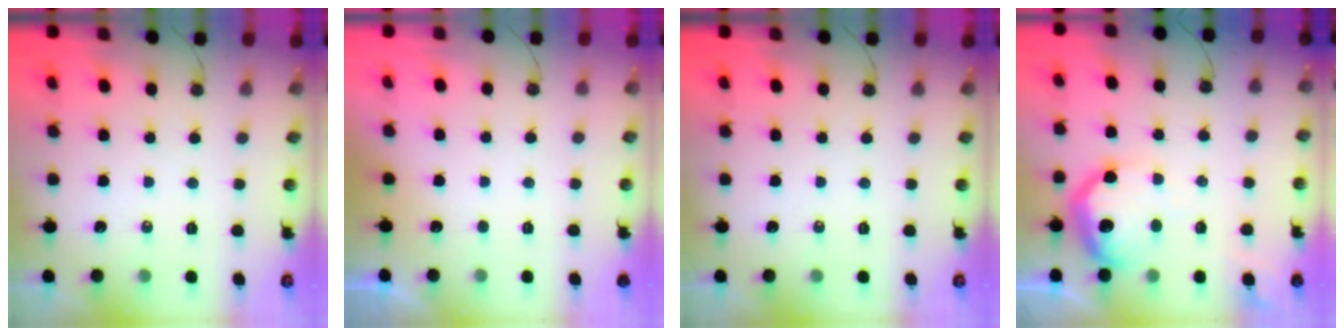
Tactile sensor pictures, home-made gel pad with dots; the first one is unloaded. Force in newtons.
{"total": 0.7, "press": 0.2, "slide": 0.7}
{"total": 0.0}
{"total": 13.9, "press": 13.9, "slide": 0.8}